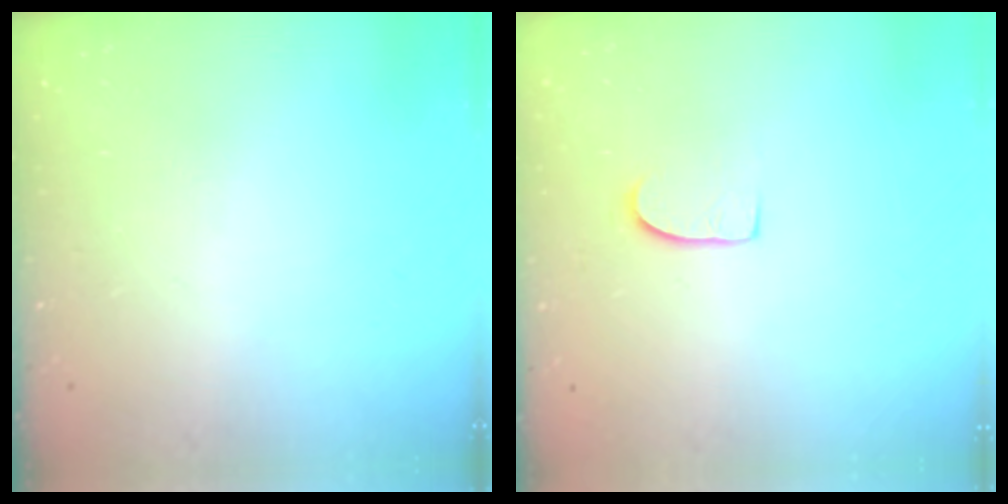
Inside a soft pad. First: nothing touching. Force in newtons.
{"total": 5.8, "press": 5.8, "slide": 0.5}